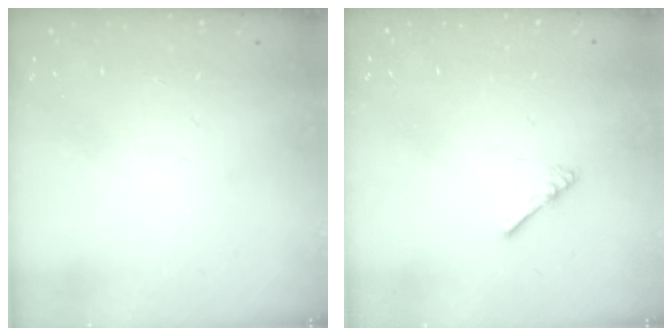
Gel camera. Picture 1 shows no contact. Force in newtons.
{"total": 2.4, "press": 2.4, "slide": 0.5}